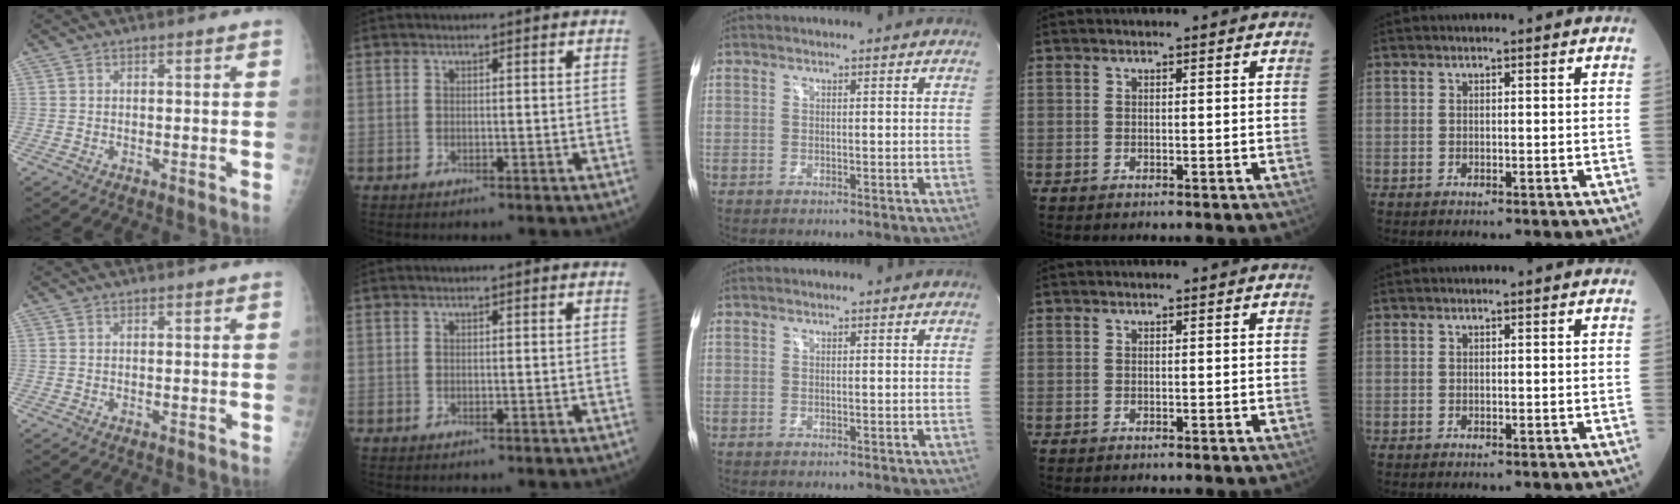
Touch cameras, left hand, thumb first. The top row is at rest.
{}